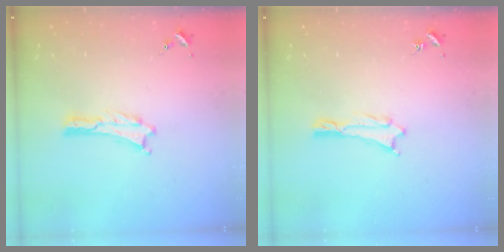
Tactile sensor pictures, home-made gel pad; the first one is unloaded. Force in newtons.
{"total": 0.7, "press": 0.7, "slide": 0.1}